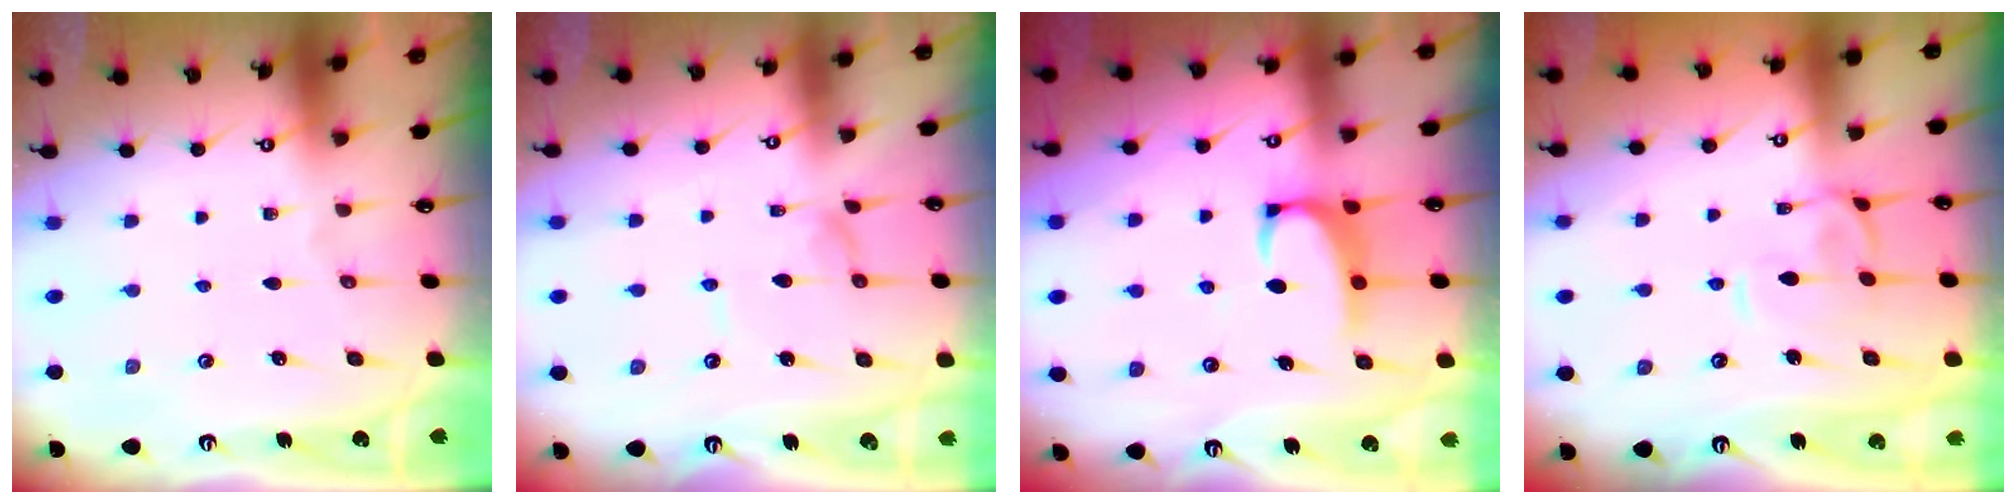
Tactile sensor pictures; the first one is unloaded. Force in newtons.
{"total": 0.0}
{"total": 2.5, "press": 2.4, "slide": 0.7}
{"total": 1.0, "press": 0.6, "slide": 0.7}